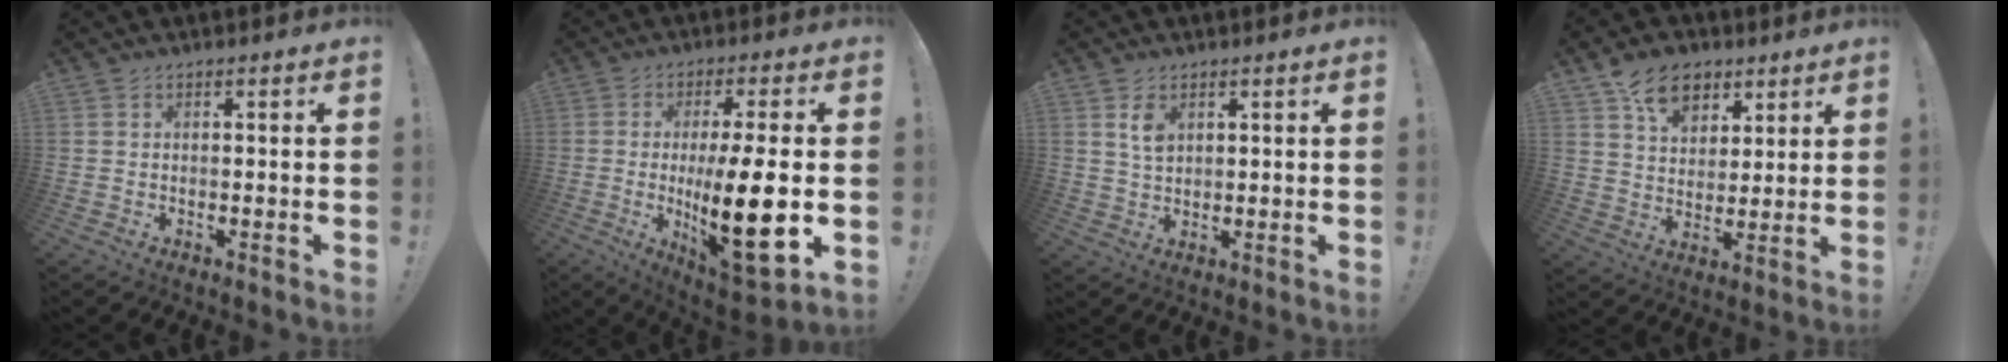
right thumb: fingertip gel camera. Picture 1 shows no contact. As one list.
[{"total": 18.5, "force": [-1.5, 4.5, 17.9], "torque": [-0.296, -0.012, -0.021]}, {"total": 4.8, "force": [2.2, 3.1, 2.9], "torque": [-0.042, -0.008, 0.038]}, {"total": 12.0, "force": [7.0, 8.2, 5.1], "torque": [-0.076, -0.034, 0.134]}]